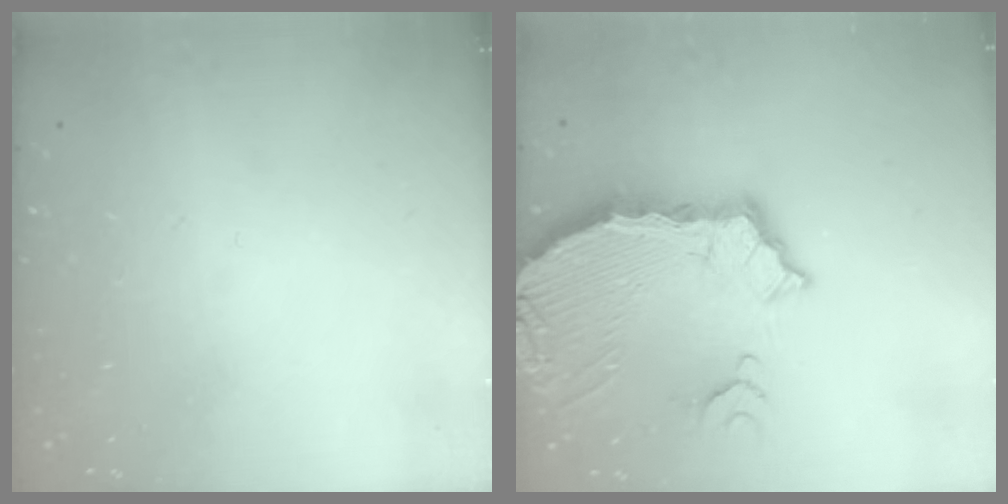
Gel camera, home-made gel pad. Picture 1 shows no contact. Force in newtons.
{"total": 11.4, "press": 11.3, "slide": 1.3}